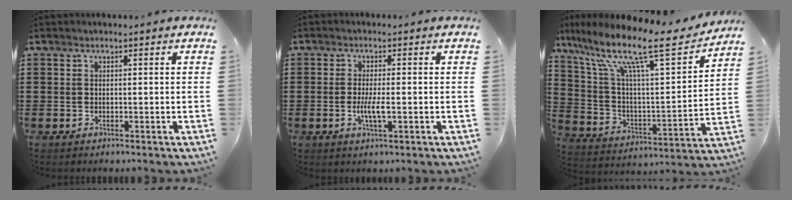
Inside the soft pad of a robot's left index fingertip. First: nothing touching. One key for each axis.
{"total": 3.8, "fx": -0.7, "fy": 0.7, "fz": 3.6, "tx": -0.077, "ty": -0.007, "tz": -0.017}
{"total": 15.6, "fx": 10.9, "fy": 2.7, "fz": 10.8, "tx": -0.225, "ty": -0.060, "tz": 0.175}